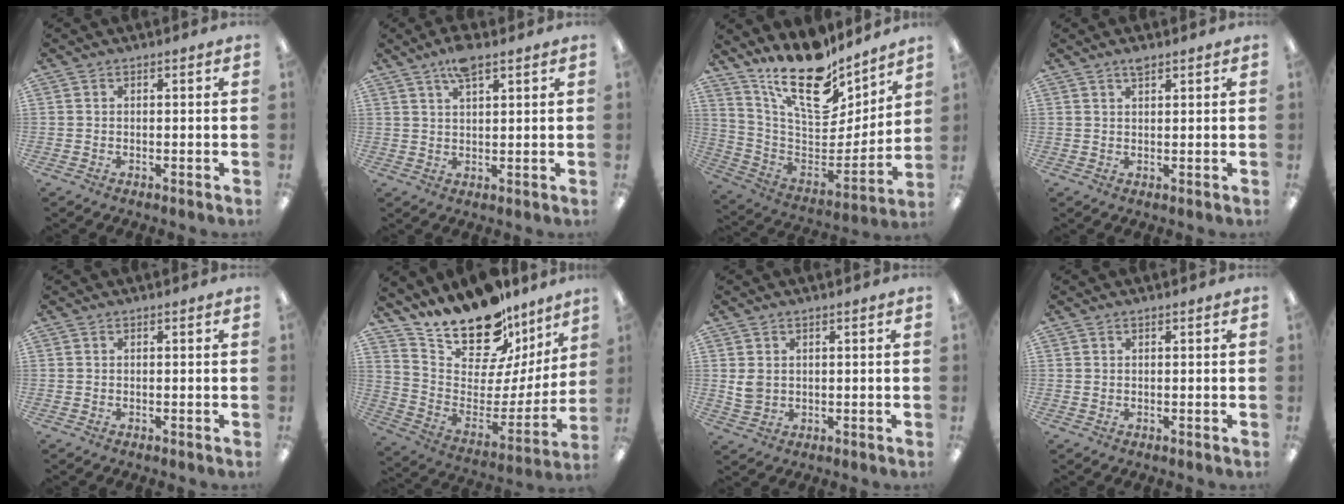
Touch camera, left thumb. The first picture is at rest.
{"total": 5.6, "force": [3.9, 1.5, 3.6], "torque": [-0.065, -0.009, 0.065]}
{"total": 21.0, "force": [16.0, 8.1, 10.9], "torque": [-0.180, -0.122, 0.280]}
{"total": 2.0, "force": [1.7, 0.4, 1.0], "torque": [-0.016, -0.003, 0.029]}
{"total": 0.0}
{"total": 18.8, "force": [16.7, 6.9, 5.4], "torque": [-0.110, -0.137, 0.296]}
{"total": 3.7, "force": [1.1, 2.9, 2.0], "torque": [-0.031, 0.001, 0.021]}
{"total": 0.5, "force": [0.4, 0.2, 0.2], "torque": [-0.005, 0.003, 0.007]}